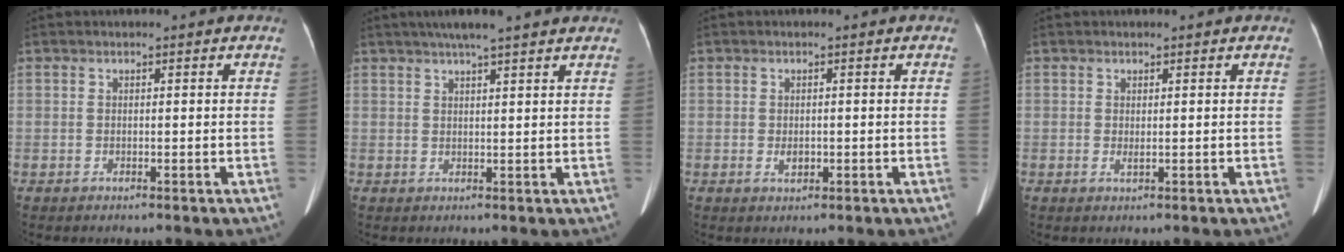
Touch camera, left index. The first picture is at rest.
{"total": 8.2, "force": [6.6, 0.0, 4.9], "torque": [-0.078, 0.028, 0.086]}
{"total": 1.5, "force": [-0.5, 0.9, 1.1], "torque": [-0.026, -0.004, -0.006]}
{"total": 0.6, "force": [0.0, 0.2, 0.6], "torque": [-0.020, -0.004, 0.001]}